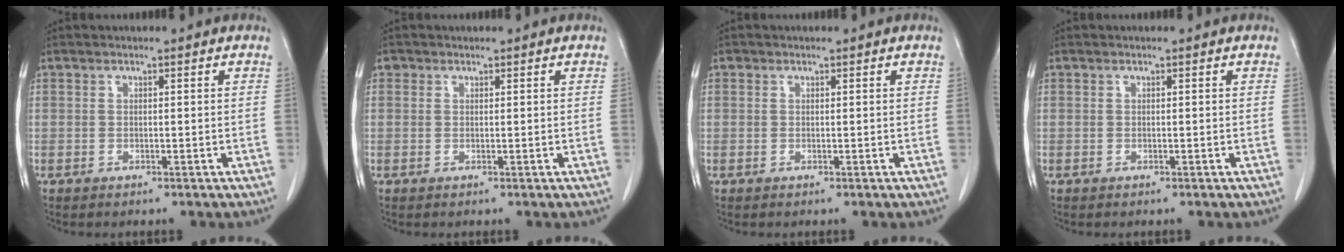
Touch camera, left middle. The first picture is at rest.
{"total": 0.6, "force": [0.4, 0.5, 0.1], "torque": [0.002, 0.001, 0.006]}
{"total": 0.0}
{"total": 0.0}